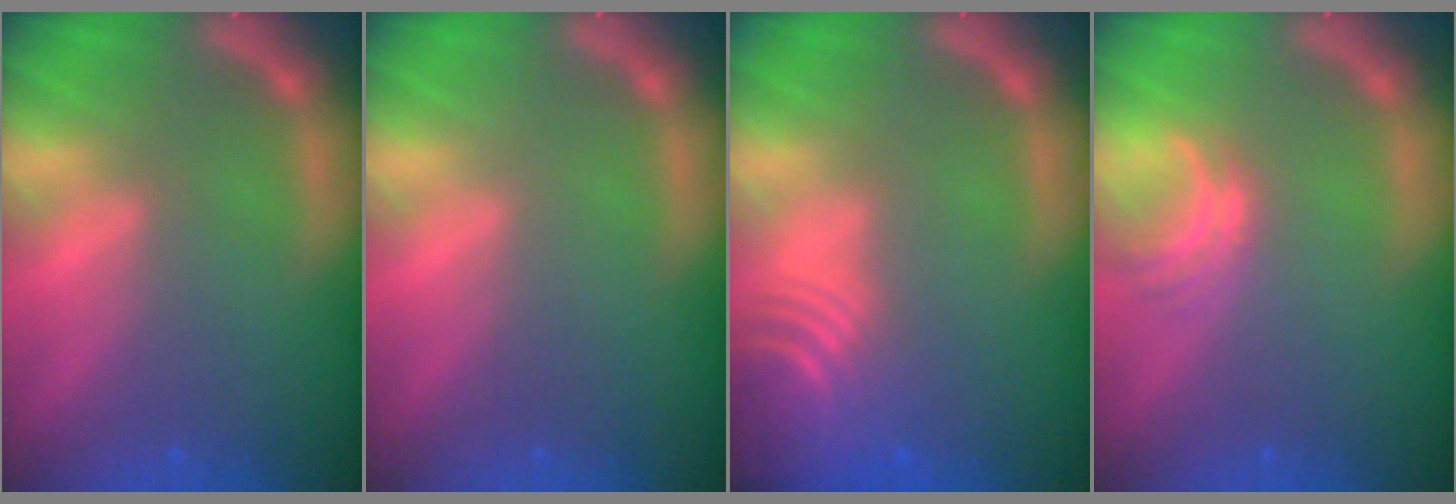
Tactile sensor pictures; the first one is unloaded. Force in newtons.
{"total": 0.0}
{"total": 9.1}
{"total": 2.5}